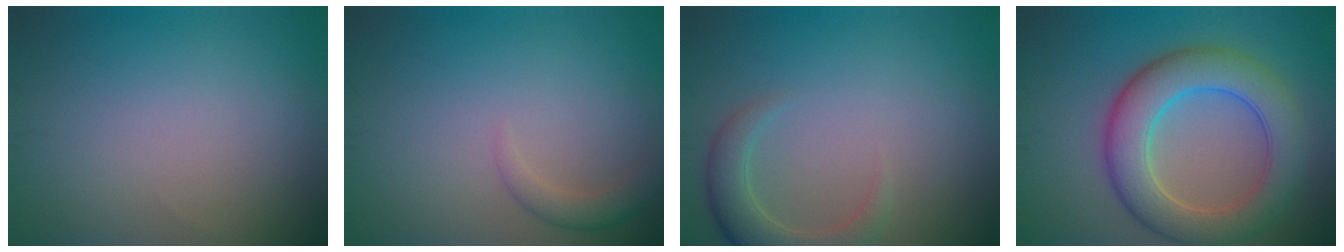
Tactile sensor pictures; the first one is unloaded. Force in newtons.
{"total": 1.7, "press": 1.7, "slide": 0.1}
{"total": 3.6, "press": 3.5, "slide": 0.5}
{"total": 7.9, "press": 7.9, "slide": 0.1}